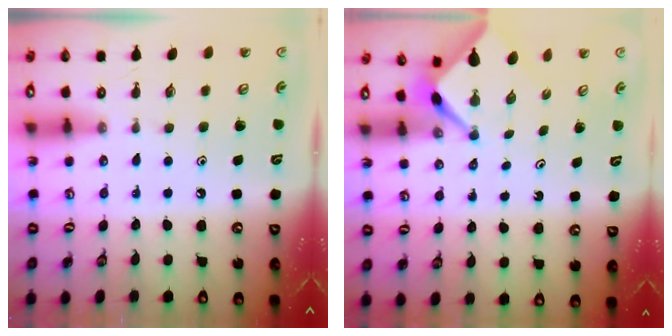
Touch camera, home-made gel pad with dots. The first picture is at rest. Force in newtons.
{"total": 2.7, "press": 2.7, "slide": 0.2}